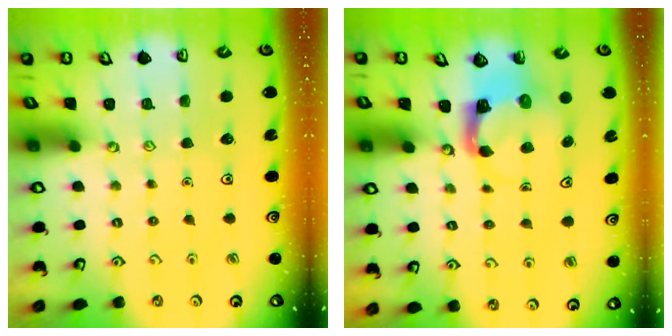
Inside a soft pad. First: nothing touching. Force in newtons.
{"total": 3.9, "press": 3.8, "slide": 0.7}